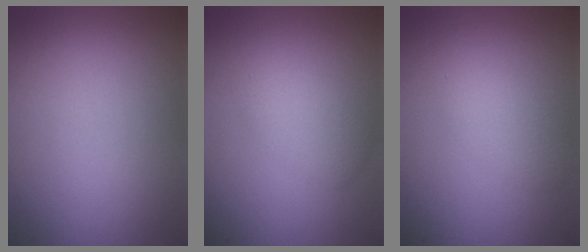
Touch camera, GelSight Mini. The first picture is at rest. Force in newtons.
{"total": 2.5, "press": 2.5, "slide": 0.1}
{"total": 2.1, "press": 2.1, "slide": 0.0}